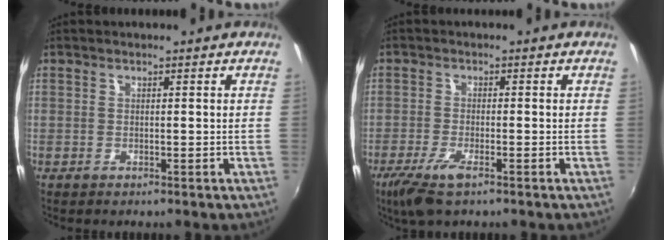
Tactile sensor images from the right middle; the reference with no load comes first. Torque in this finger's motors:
{"motor_torque": [0.91, -0.64, 0.27, 0.10]}